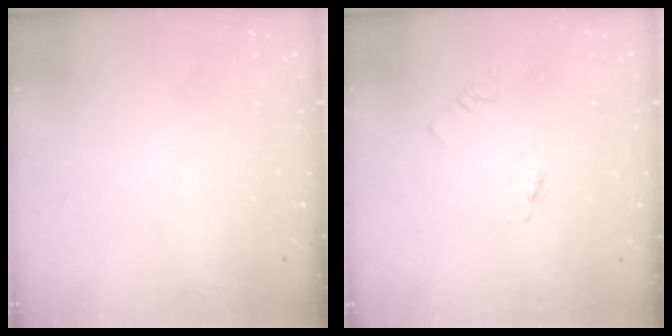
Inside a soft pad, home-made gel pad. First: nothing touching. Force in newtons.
{"total": 2.1, "press": 2.1, "slide": 0.1}